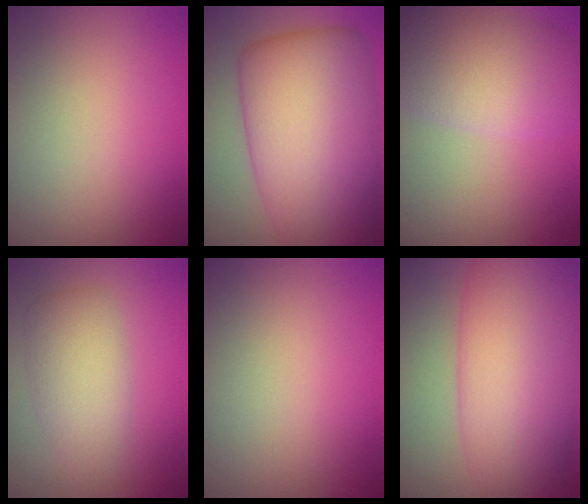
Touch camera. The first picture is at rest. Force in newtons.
{"total": 13.6, "press": 13.6, "slide": 0.2}
{"total": 8.2, "press": 8.2, "slide": 0.4}
{"total": 4.0, "press": 4.0, "slide": 0.1}
{"total": 0.0}
{"total": 10.6, "press": 10.6, "slide": 0.2}